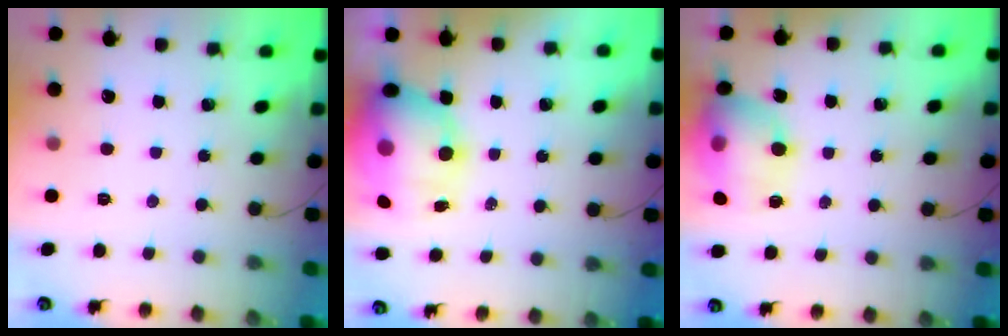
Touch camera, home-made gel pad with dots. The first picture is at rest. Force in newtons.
{"total": 12.7, "press": 12.5, "slide": 2.1}
{"total": 16.6, "press": 16.5, "slide": 2.0}